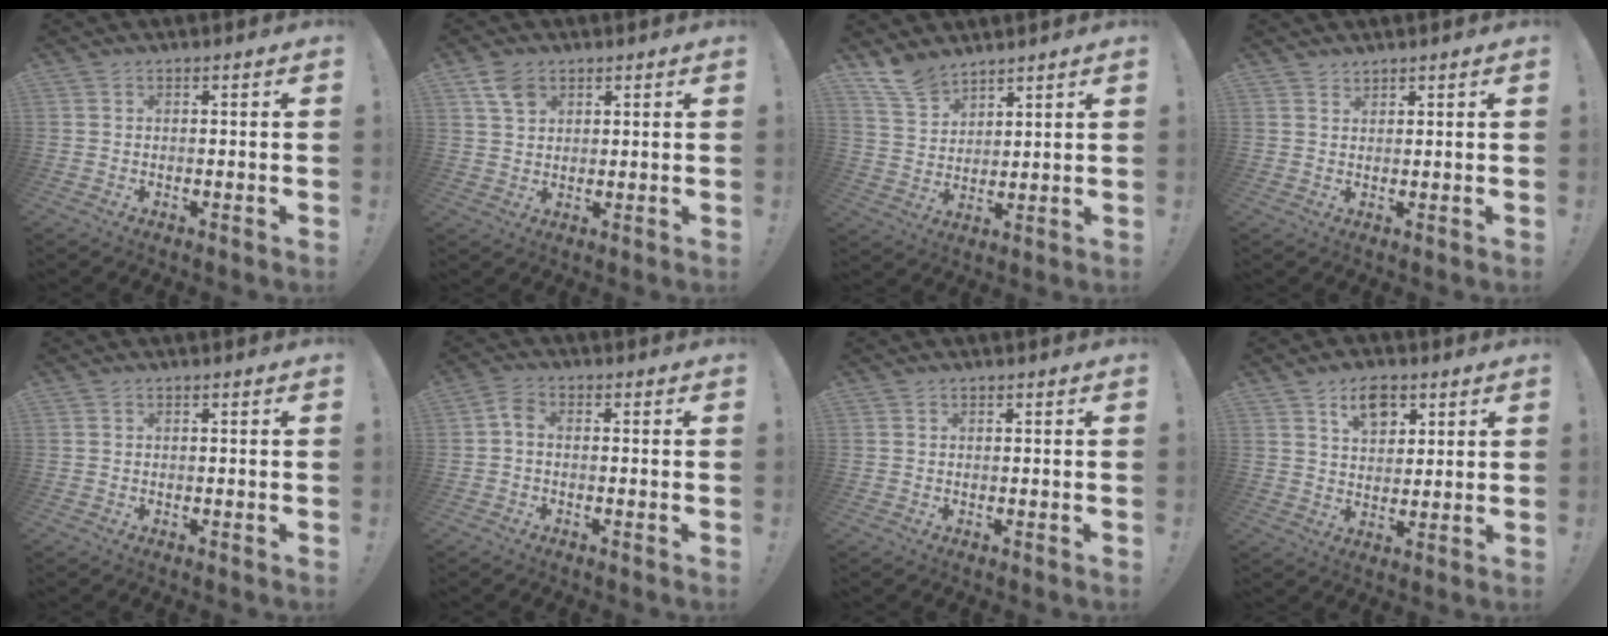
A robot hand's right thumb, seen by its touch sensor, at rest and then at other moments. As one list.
[{"total": 5.5, "force": [3.1, 3.7, 2.6], "torque": [-0.047, -0.009, 0.060]}, {"total": 8.9, "force": [7.6, 4.1, 2.3], "torque": [-0.045, -0.054, 0.147]}, {"total": 1.6, "force": [1.5, 0.6, 0.1], "torque": [0.005, -0.010, 0.027]}, {"total": 0.0}, {"total": 3.1, "force": [-0.6, 1.8, 2.5], "torque": [-0.051, 0.009, -0.010]}, {"total": 0.0}, {"total": 8.7, "force": [4.6, 5.9, 4.4], "torque": [-0.058, -0.014, 0.083]}]